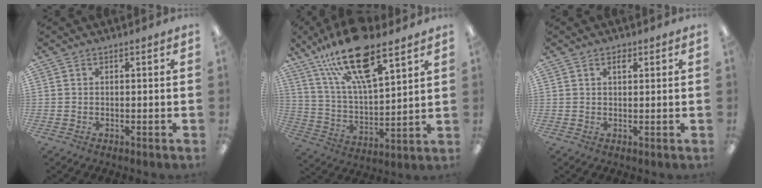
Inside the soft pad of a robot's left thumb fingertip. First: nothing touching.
{"total": 20.8, "force": [13.8, 7.1, 13.8], "torque": [-0.255, -0.071, 0.237]}
{"total": 2.0, "force": [1.2, 1.1, 1.2], "torque": [-0.010, -0.004, 0.018]}